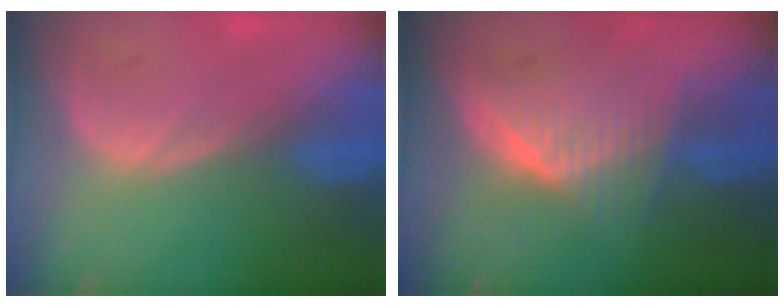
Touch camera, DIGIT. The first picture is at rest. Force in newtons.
{"total": 6.3, "press": 6.1, "slide": 1.6}